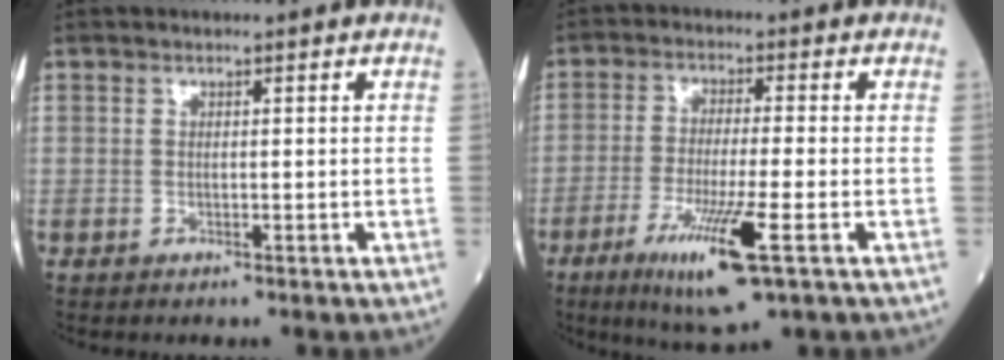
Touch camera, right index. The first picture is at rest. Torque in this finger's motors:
{"motor_torque": [1.63, -0.51, 0.97, 0.21]}